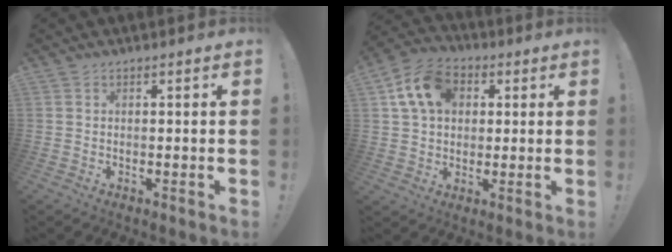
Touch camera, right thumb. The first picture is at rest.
{"total": 13.6, "force": [4.5, 10.2, 7.8], "torque": [-0.126, 0.004, 0.090]}